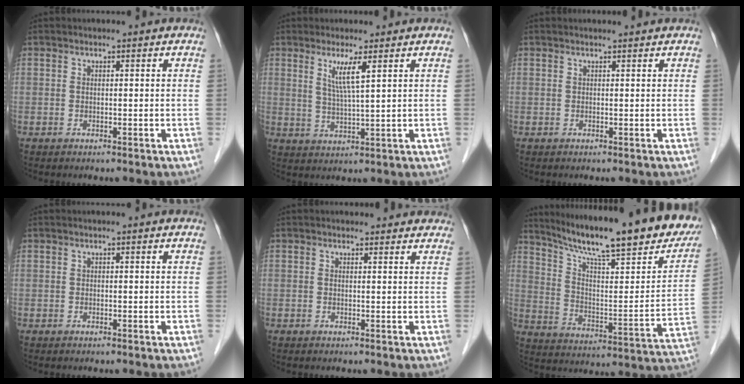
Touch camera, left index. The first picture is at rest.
{"total": 4.4, "force": [2.0, -0.6, 3.9], "torque": [-0.077, -0.011, 0.041]}
{"total": 1.4, "force": [1.4, -0.1, 0.2], "torque": [-0.007, 0.008, 0.021]}
{"total": 0.0}
{"total": 3.2, "force": [2.9, 1.3, 0.5], "torque": [-0.005, 0.008, 0.020]}
{"total": 26.9, "force": [21.4, 3.4, 15.9], "torque": [-0.249, -0.033, 0.297]}